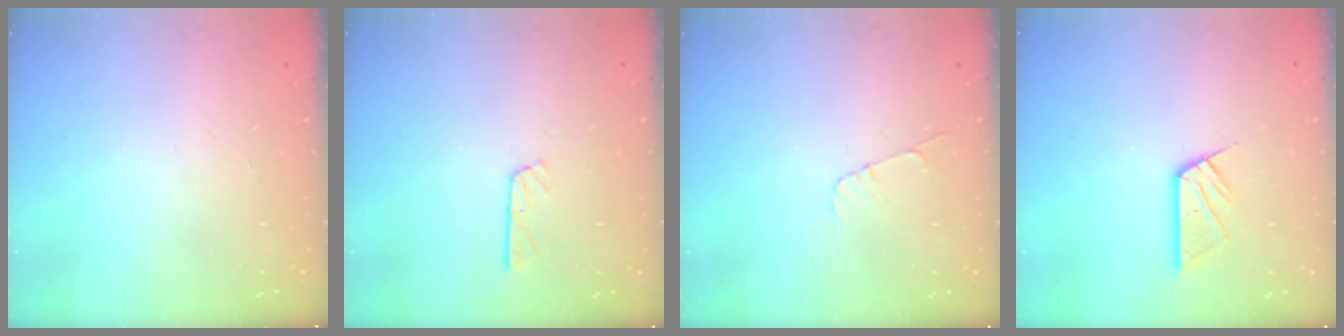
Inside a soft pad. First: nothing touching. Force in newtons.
{"total": 4.8, "press": 4.7, "slide": 0.4}
{"total": 4.5, "press": 4.5, "slide": 0.4}
{"total": 9.6, "press": 9.6, "slide": 0.9}